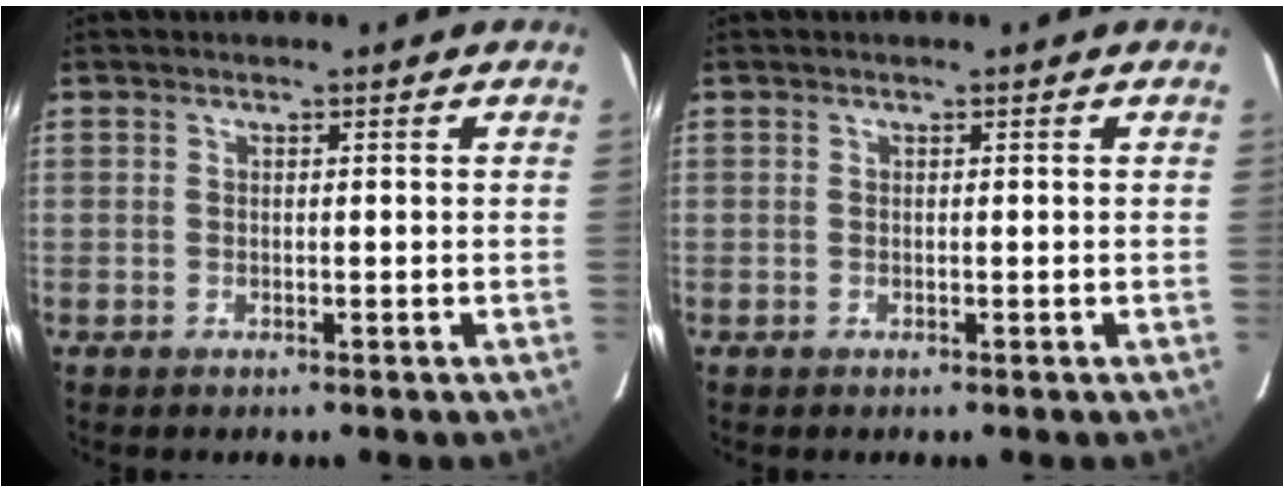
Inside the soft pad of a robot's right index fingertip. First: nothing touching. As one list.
[{"total": 0.0}]